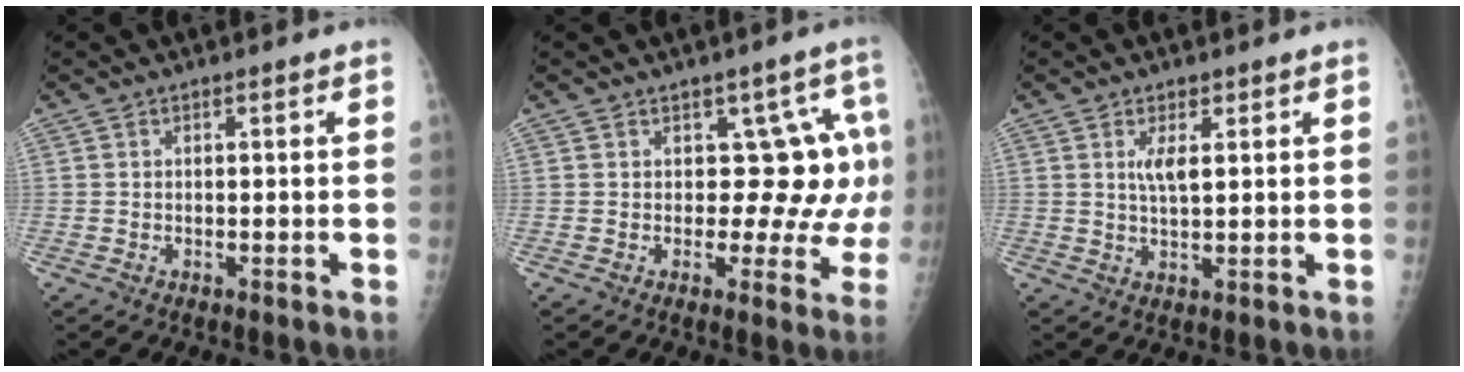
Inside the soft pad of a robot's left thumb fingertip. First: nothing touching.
{"total": 8.5, "force": [2.0, 5.4, 6.3], "torque": [-0.013, -0.006, 0.018]}
{"total": 3.5, "force": [1.4, 1.4, 2.9], "torque": [-0.047, -0.009, 0.026]}